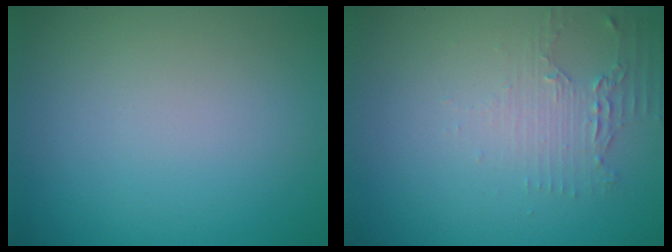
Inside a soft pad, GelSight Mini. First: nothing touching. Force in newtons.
{"total": 2.0, "press": 1.6, "slide": 1.1}